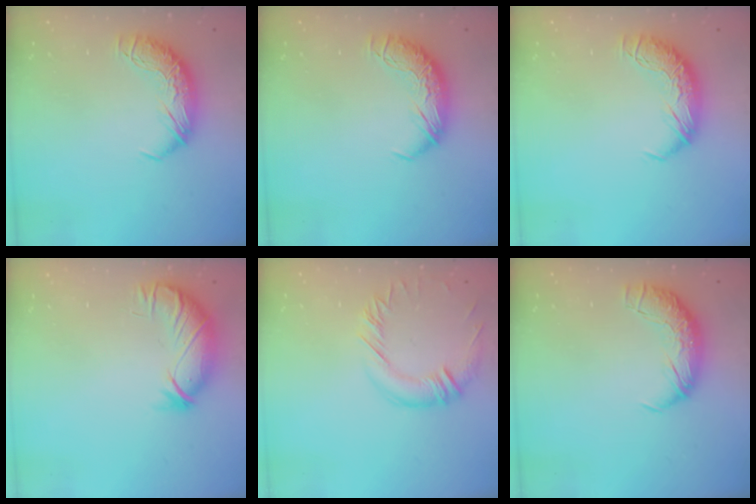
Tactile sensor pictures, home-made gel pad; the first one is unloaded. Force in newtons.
{"total": 0.0}
{"total": 0.0}
{"total": 3.6, "press": 3.1, "slide": 1.9}
{"total": 0.8, "press": 0.2, "slide": 0.8}
{"total": 2.4, "press": 1.1, "slide": 2.2}